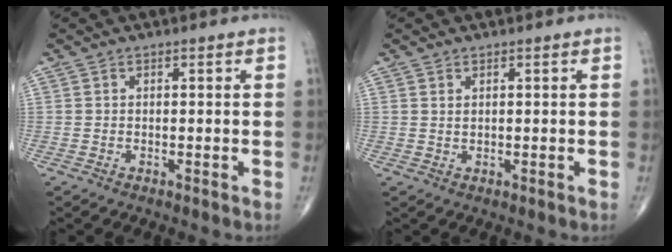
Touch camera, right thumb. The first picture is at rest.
{"total": 0.7, "force": [0.4, 0.2, 0.4], "torque": [-0.008, -0.002, 0.009]}